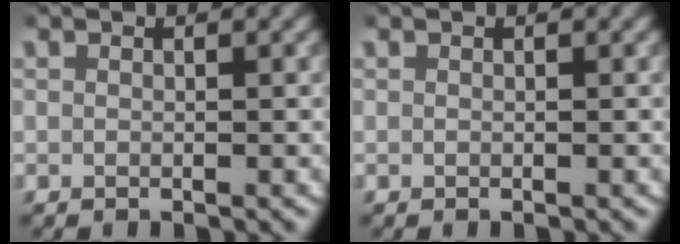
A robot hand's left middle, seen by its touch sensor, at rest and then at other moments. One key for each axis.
{"total": 0.0}